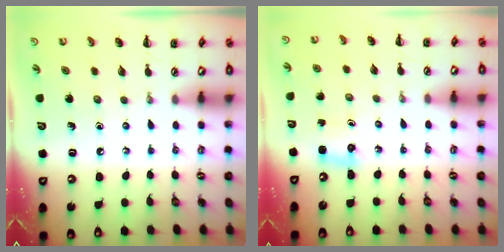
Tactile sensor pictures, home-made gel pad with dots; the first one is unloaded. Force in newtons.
{"total": 1.8, "press": 1.7, "slide": 0.5}